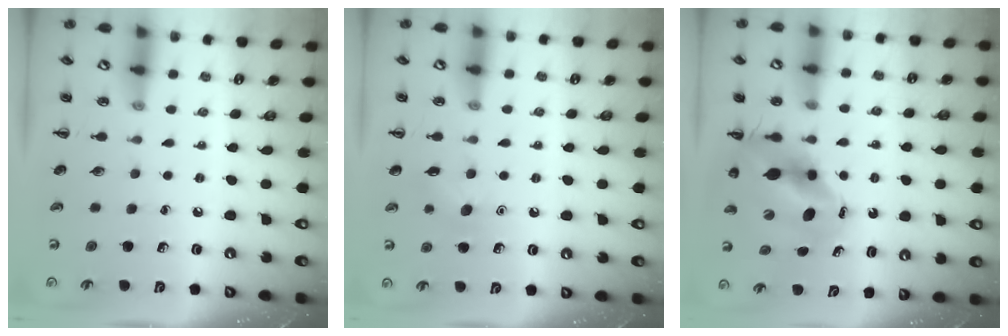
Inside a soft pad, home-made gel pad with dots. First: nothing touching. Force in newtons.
{"total": 7.1, "press": 7.0, "slide": 1.5}
{"total": 11.3, "press": 10.9, "slide": 3.1}